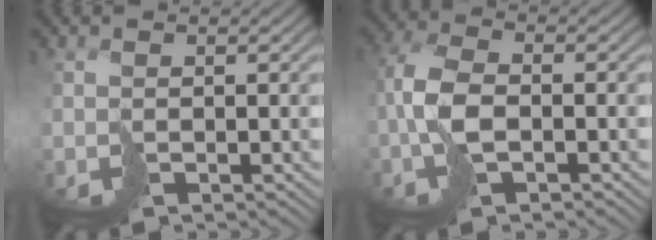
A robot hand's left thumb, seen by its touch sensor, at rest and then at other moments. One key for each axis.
{"total": 6.5, "fx": -1.7, "fy": 3.2, "fz": 5.4, "tx": -0.135, "ty": 0.008, "tz": -0.041}